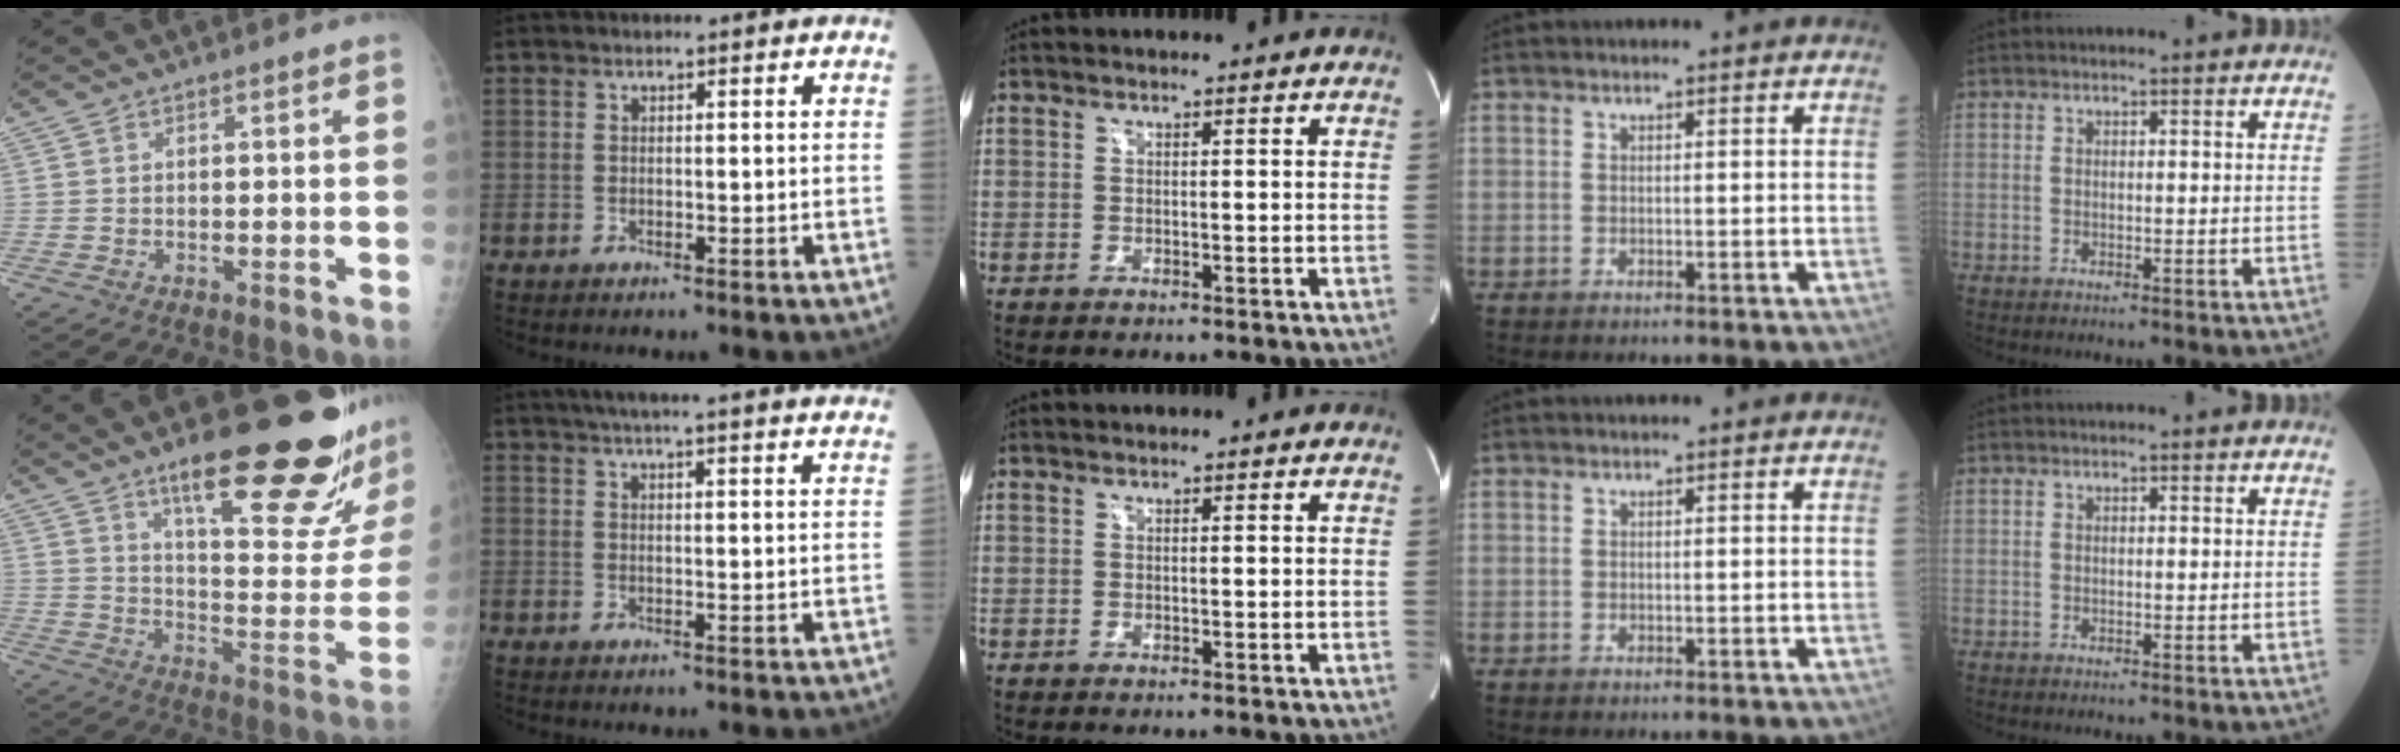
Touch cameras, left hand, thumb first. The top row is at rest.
{"thumb": {"total": 25.6, "force": [17.5, 5.2, 17.9], "torque": [-0.221, -0.097, 0.255]}, "index": {"total": 22.0, "force": [19.9, 0.5, 9.3], "torque": [-0.135, 0.001, 0.241]}}